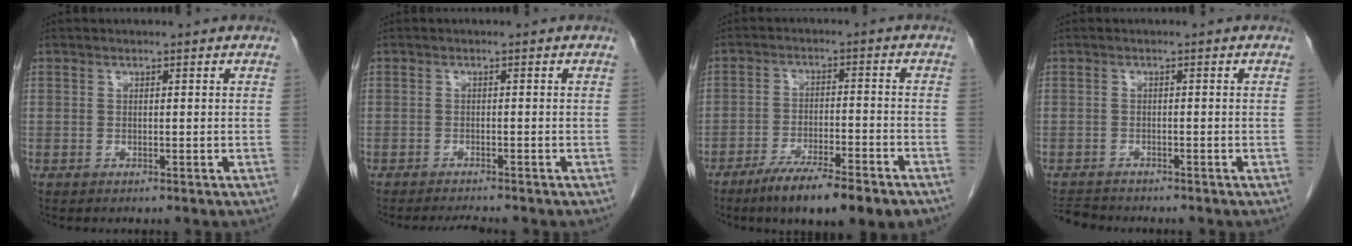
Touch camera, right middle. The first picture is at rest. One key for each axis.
{"total": 2.8, "fx": -2.6, "fy": -0.2, "fz": 0.9, "tx": -0.018, "ty": -0.011, "tz": -0.039}
{"total": 11.1, "fx": -7.9, "fy": 1.3, "fz": 7.7, "tx": -0.116, "ty": -0.020, "tz": -0.123}
{"total": 3.5, "fx": -3.5, "fy": 0.6, "fz": 0.4, "tx": -0.009, "ty": -0.015, "tz": -0.059}